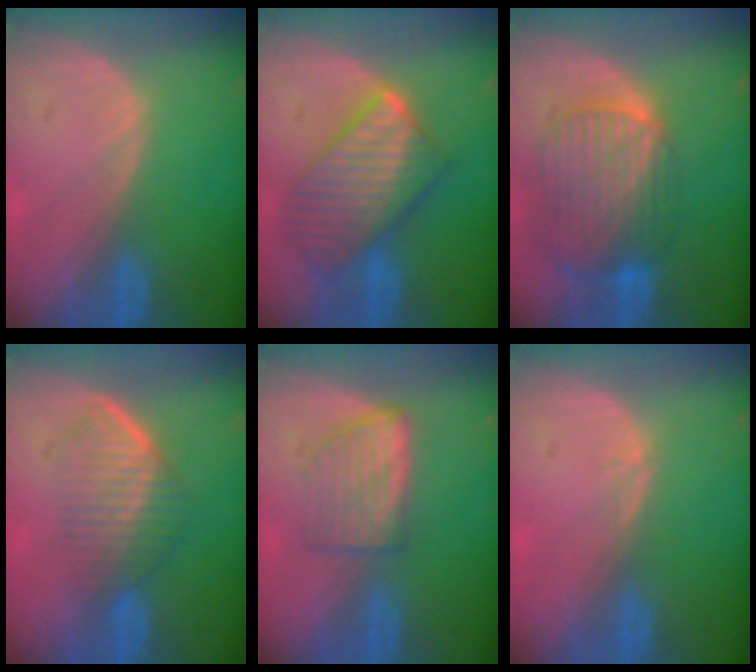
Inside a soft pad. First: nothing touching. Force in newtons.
{"total": 10.1, "press": 10.1, "slide": 0.7}
{"total": 10.3, "press": 8.7, "slide": 5.6}
{"total": 7.1, "press": 6.1, "slide": 3.6}
{"total": 5.8, "press": 5.4, "slide": 2.1}
{"total": 0.6, "press": 0.4, "slide": 0.4}